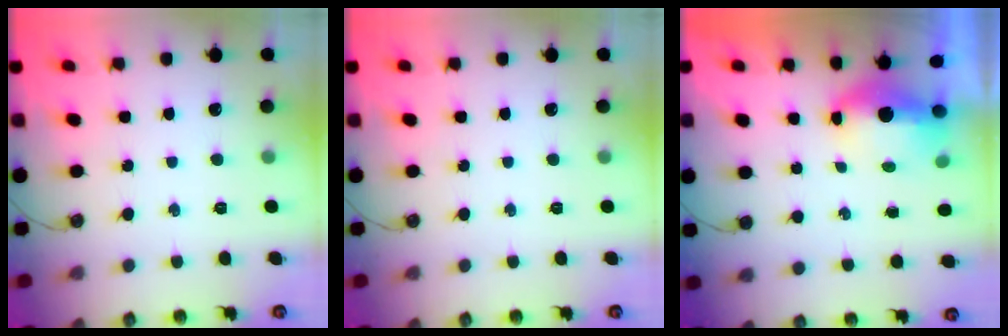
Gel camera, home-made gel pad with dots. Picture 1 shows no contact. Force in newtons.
{"total": 0.0}
{"total": 13.2, "press": 7.1, "slide": 11.1}